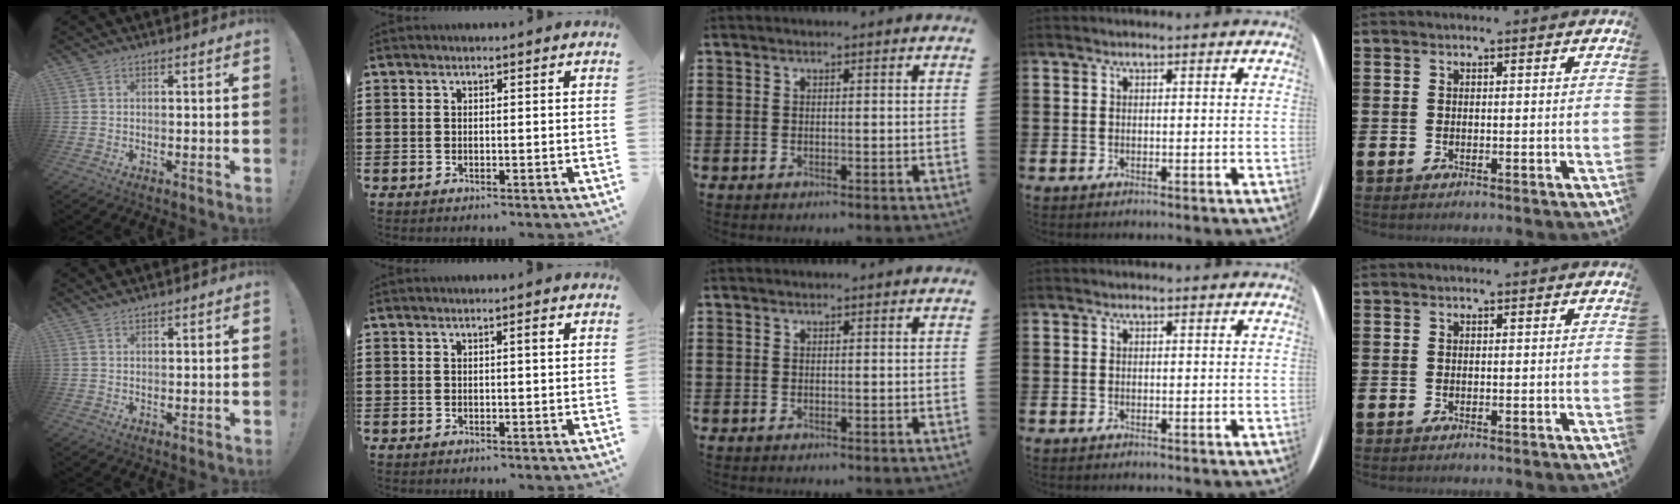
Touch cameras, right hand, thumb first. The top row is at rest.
{"thumb": {"total": 1.0, "force": [1.0, 0.1, 0.1], "torque": [0.001, 0.000, 0.018]}, "index": {"total": 1.2, "force": [0.4, 0.1, 1.1], "torque": [-0.020, 0.002, 0.007]}}